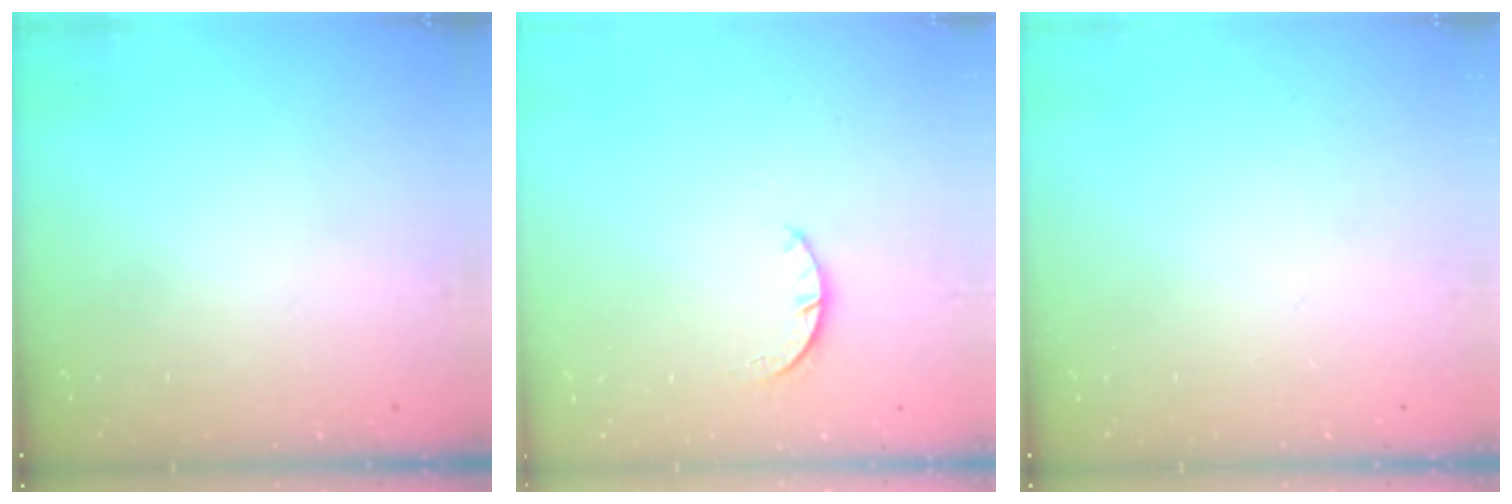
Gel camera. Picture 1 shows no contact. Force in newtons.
{"total": 2.4, "press": 2.4, "slide": 0.3}
{"total": 0.0}